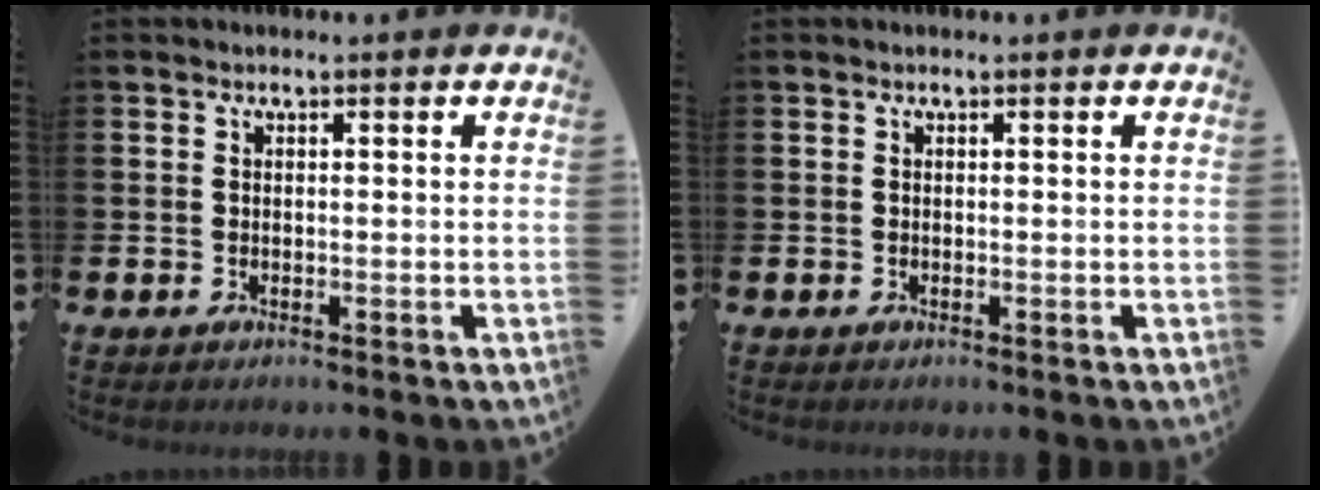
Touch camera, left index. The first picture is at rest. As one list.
[{"total": 0.0}]